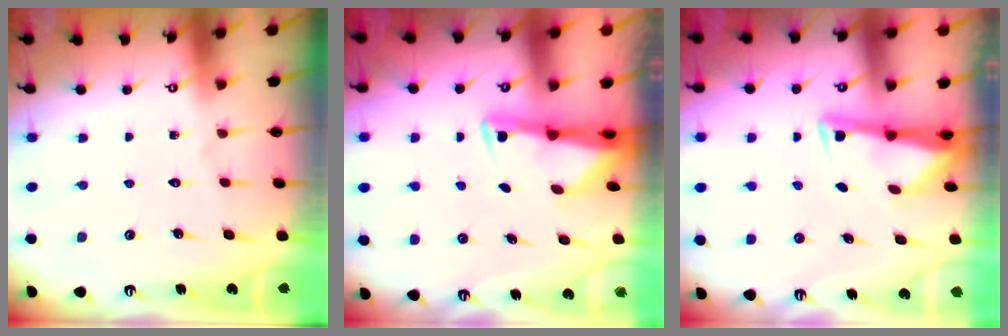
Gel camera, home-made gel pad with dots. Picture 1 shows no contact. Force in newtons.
{"total": 3.0, "press": 3.0, "slide": 0.5}
{"total": 3.0, "press": 3.0, "slide": 0.4}